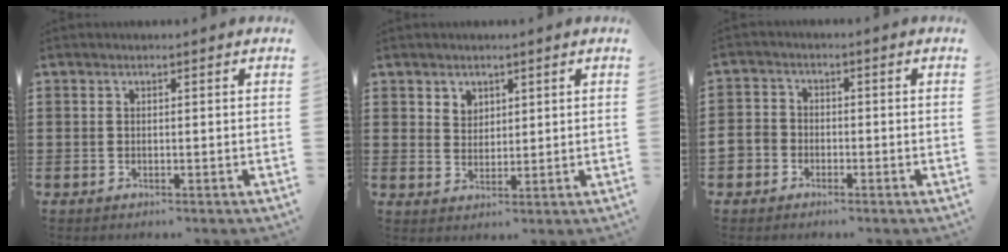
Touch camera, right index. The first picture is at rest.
{"total": 2.9, "force": [2.0, 2.0, 0.2], "torque": [-0.012, 0.008, 0.038]}
{"total": 3.1, "force": [-2.1, 2.3, 0.4], "torque": [-0.033, -0.002, -0.051]}